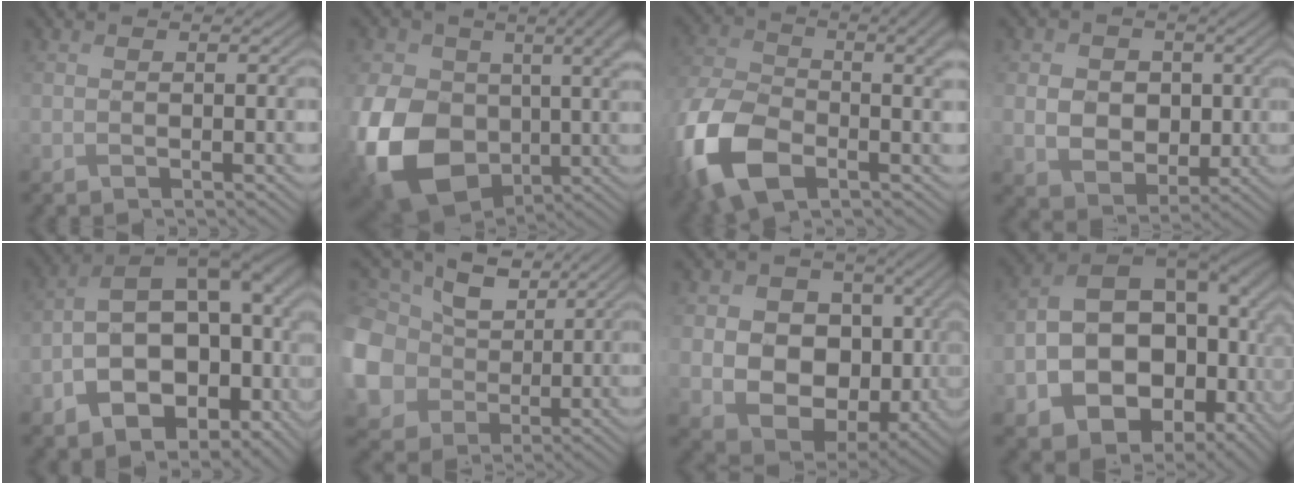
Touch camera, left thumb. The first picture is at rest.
{"total": 17.7, "force": [-0.8, 12.8, 12.1], "torque": [-0.284, -0.036, -0.003]}
{"total": 16.7, "force": [-4.8, 10.0, 12.5], "torque": [-0.314, -0.055, -0.065]}
{"total": 6.8, "force": [0.6, 5.8, 3.5], "torque": [-0.091, -0.003, 0.005]}
{"total": 18.9, "force": [-3.3, 11.3, 14.8], "torque": [-0.252, -0.033, -0.020]}
{"total": 14.5, "force": [2.5, 12.2, 7.6], "torque": [-0.250, -0.008, 0.050]}
{"total": 13.7, "force": [-0.2, 11.1, 8.1], "torque": [-0.169, -0.037, 0.012]}
{"total": 19.4, "force": [-2.2, 14.1, 13.1], "torque": [-0.246, -0.057, 0.009]}